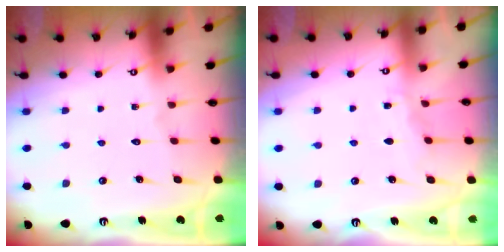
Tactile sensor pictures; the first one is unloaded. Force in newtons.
{"total": 4.0, "press": 3.9, "slide": 0.5}